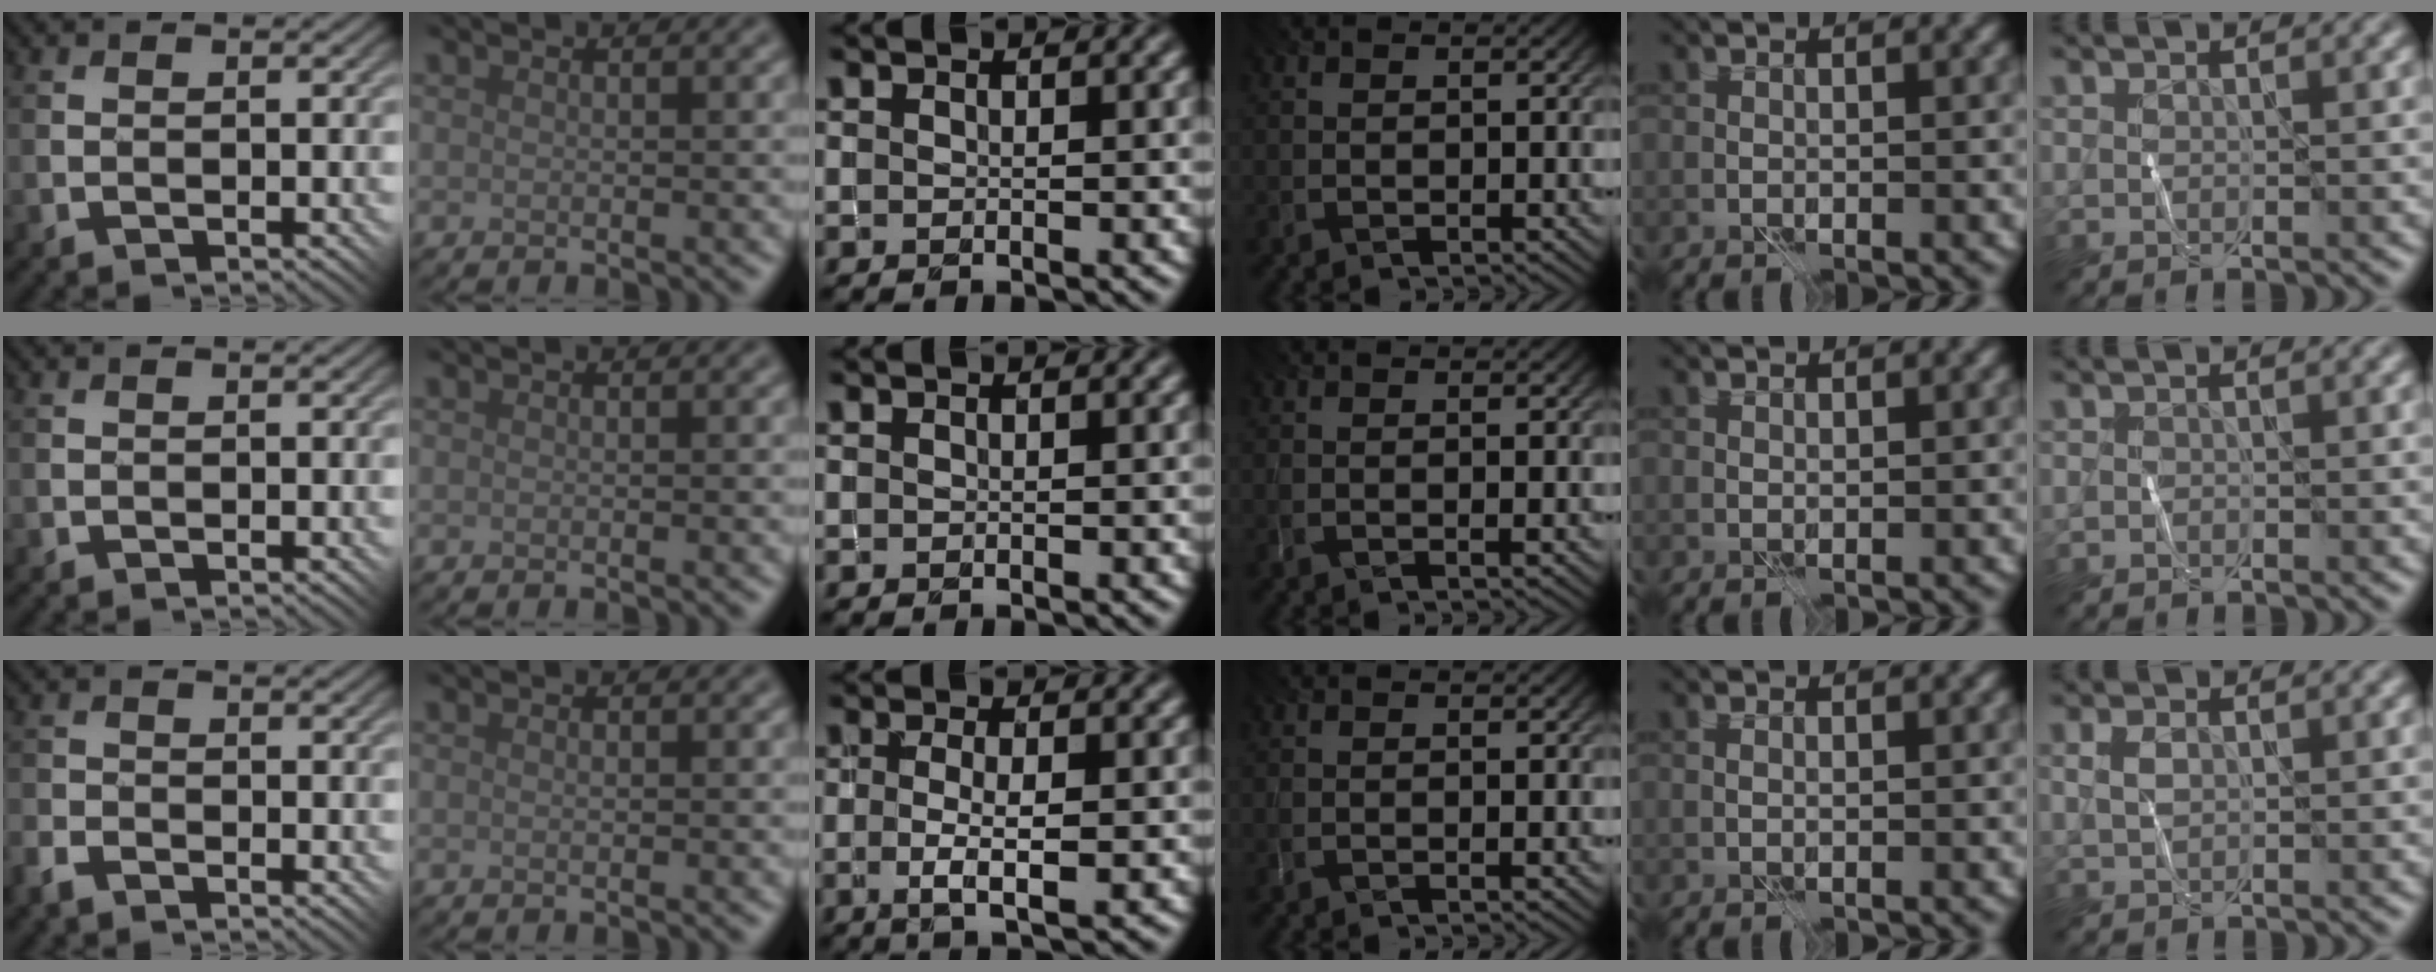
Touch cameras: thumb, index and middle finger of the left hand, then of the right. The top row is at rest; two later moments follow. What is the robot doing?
{"motion": "fold", "object": "shorts"}